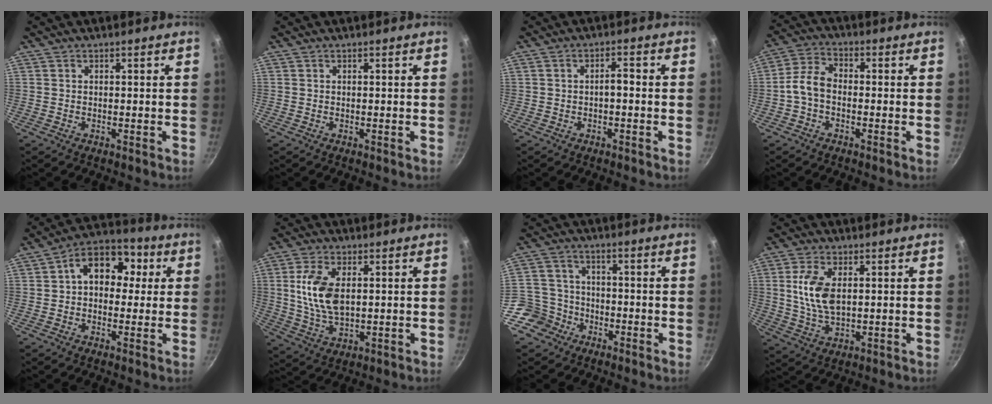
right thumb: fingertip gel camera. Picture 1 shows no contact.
{"total": 0.0}
{"total": 2.3, "force": [-0.6, 0.9, 2.0], "torque": [-0.030, 0.018, -0.009]}
{"total": 5.8, "force": [-1.4, 3.8, 4.2], "torque": [-0.084, 0.031, -0.040]}
{"total": 11.9, "force": [2.3, 8.7, 7.8], "torque": [-0.070, 0.023, 0.015]}
{"total": 10.7, "force": [1.8, 5.9, 8.7], "torque": [-0.166, -0.007, 0.037]}
{"total": 7.7, "force": [-4.2, 6.3, 1.4], "torque": [0.003, 0.043, -0.084]}
{"total": 9.2, "force": [1.6, 5.0, 7.5], "torque": [-0.145, -0.006, 0.033]}